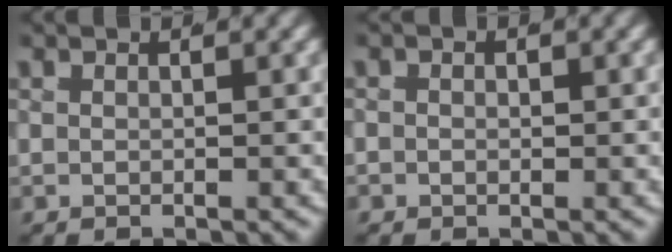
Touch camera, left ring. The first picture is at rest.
{"total": 1.0, "force": [-0.4, 0.9, 0.3], "torque": [-0.016, -0.005, -0.007]}